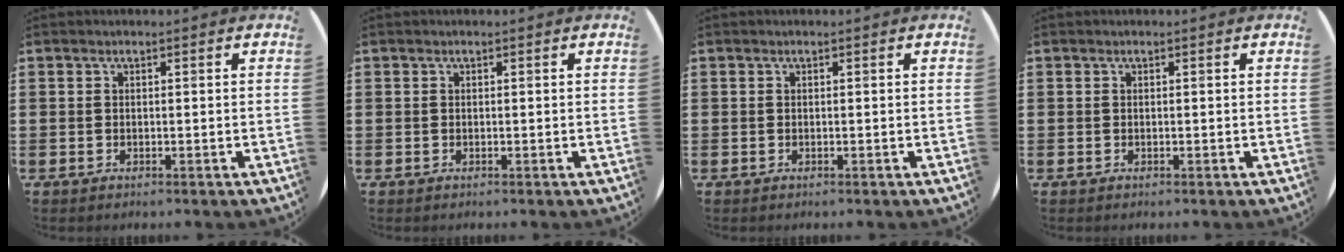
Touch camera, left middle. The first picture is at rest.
{"total": 0.0}
{"total": 0.0}
{"total": 0.0}